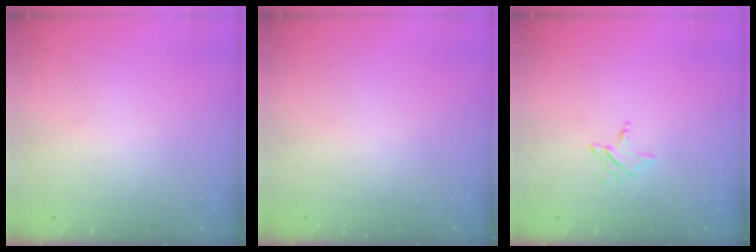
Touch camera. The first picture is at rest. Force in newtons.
{"total": 0.0}
{"total": 3.6, "press": 3.6, "slide": 0.3}